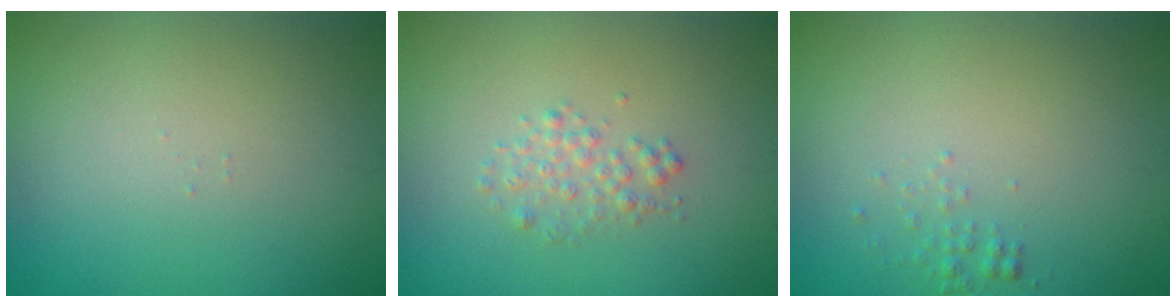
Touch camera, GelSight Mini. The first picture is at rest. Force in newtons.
{"total": 1.5, "press": 1.5, "slide": 0.0}
{"total": 0.9, "press": 0.9, "slide": 0.0}